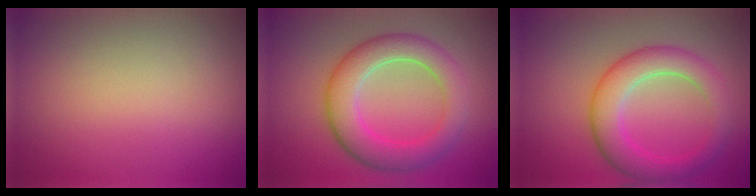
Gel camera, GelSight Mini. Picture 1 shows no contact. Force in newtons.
{"total": 5.8, "press": 5.8, "slide": 0.4}
{"total": 5.2, "press": 5.2, "slide": 0.1}